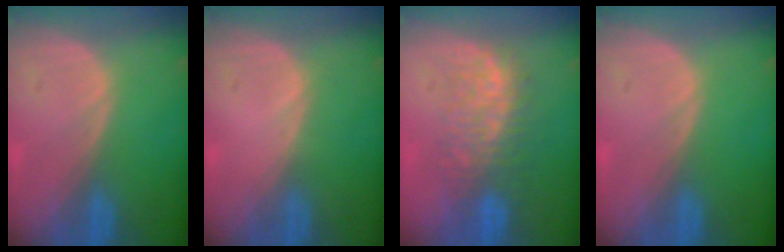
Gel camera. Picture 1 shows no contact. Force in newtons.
{"total": 0.0}
{"total": 7.9, "press": 7.7, "slide": 1.8}
{"total": 0.0}